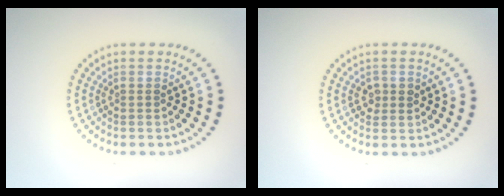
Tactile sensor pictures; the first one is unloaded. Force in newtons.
{"total": 1.5, "press": 1.4, "slide": 0.3}